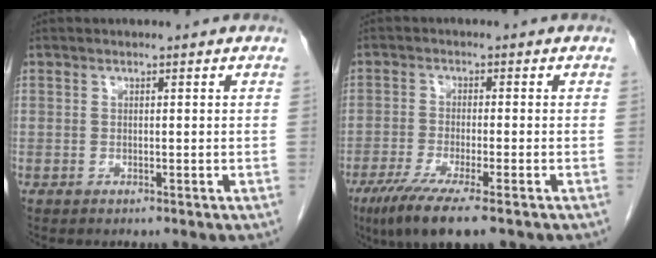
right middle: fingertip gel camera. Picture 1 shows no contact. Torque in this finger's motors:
{"motor_torque": [1.11, -1.03, 0.15, 0.09]}